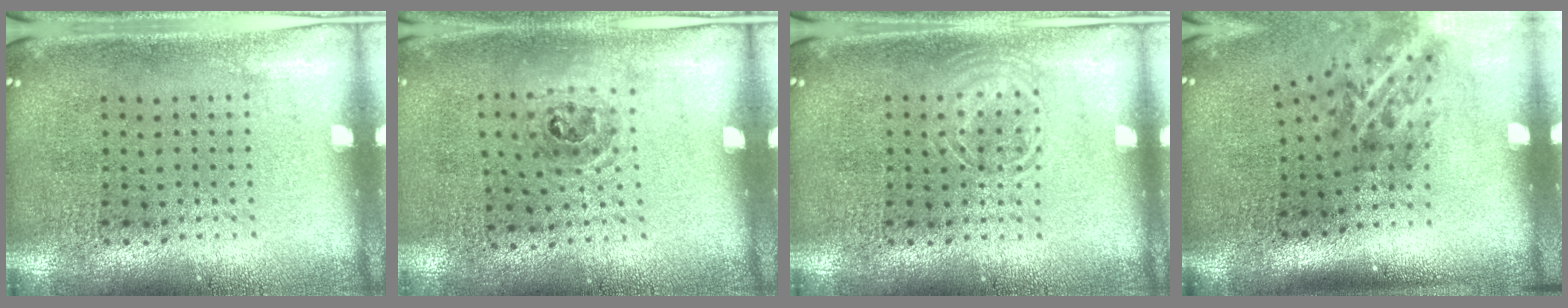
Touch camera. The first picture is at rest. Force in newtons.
{"total": 1.0, "press": 0.7, "slide": 0.8}
{"total": 1.6, "press": 1.6, "slide": 0.2}
{"total": 2.1, "press": 1.3, "slide": 1.6}